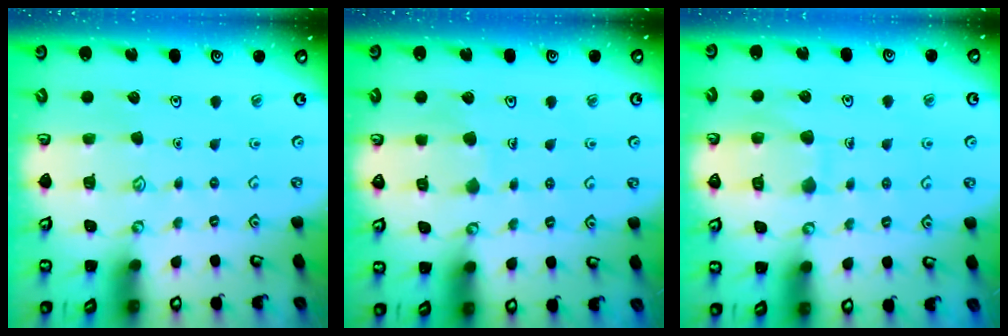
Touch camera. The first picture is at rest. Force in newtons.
{"total": 3.6, "press": 3.6, "slide": 0.2}
{"total": 7.5, "press": 7.5, "slide": 0.7}